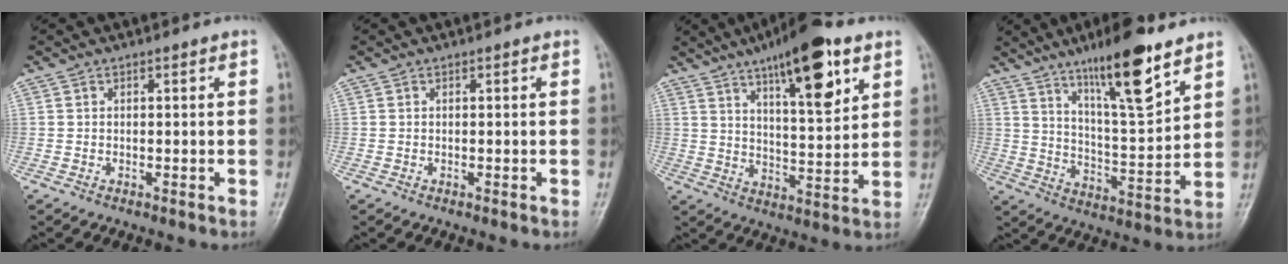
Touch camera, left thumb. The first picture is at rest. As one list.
[{"total": 0.0}, {"total": 16.8, "force": [9.1, 5.1, 13.2], "torque": [-0.178, -0.037, 0.143]}, {"total": 15.8, "force": [10.3, 3.0, 11.6], "torque": [-0.178, -0.059, 0.180]}]